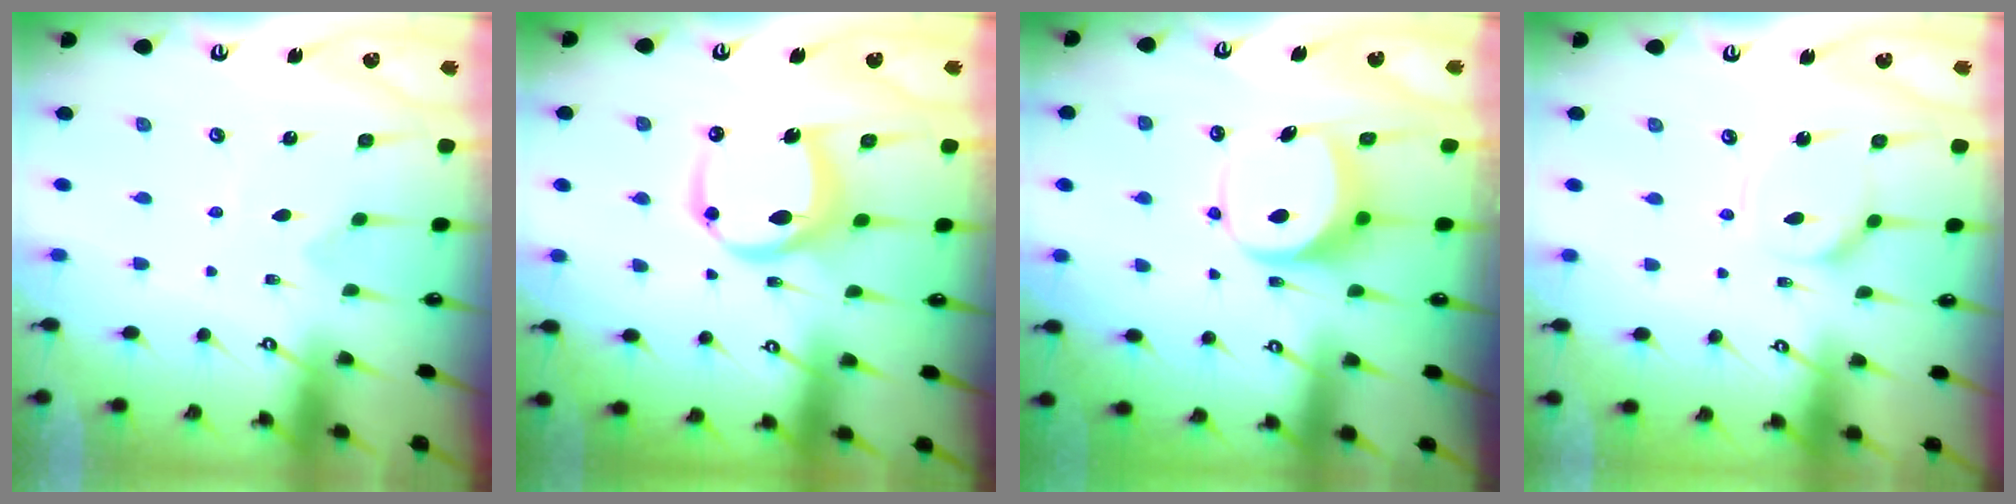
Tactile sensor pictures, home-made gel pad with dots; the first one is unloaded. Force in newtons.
{"total": 11.2, "press": 11.2, "slide": 0.5}
{"total": 8.4, "press": 8.3, "slide": 1.3}
{"total": 10.5, "press": 10.4, "slide": 1.1}